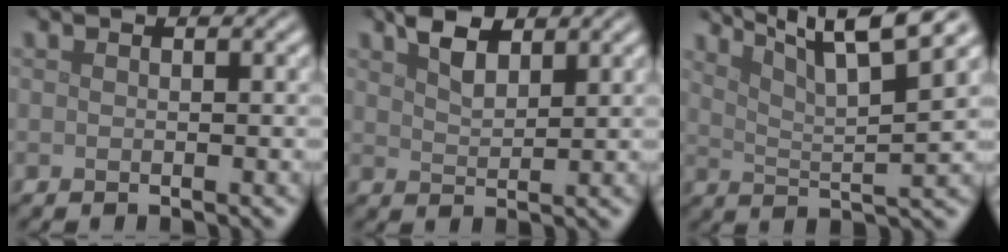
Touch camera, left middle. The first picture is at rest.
{"total": 2.9, "force": [2.0, 1.2, 1.7], "torque": [-0.037, 0.002, 0.041]}
{"total": 9.8, "force": [7.0, 1.8, 6.7], "torque": [-0.102, 0.018, 0.091]}